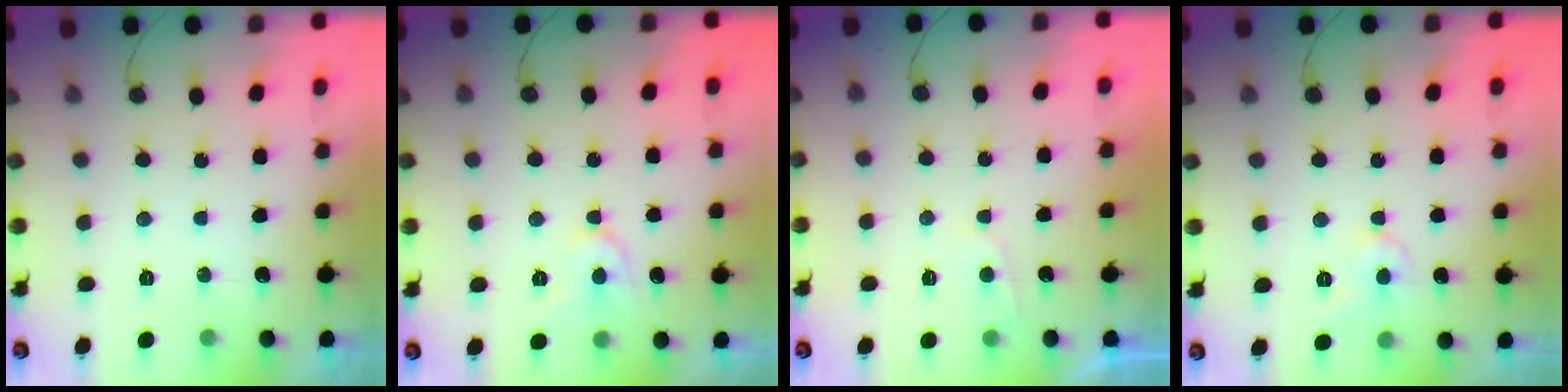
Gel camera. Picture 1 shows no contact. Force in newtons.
{"total": 6.5, "press": 6.4, "slide": 0.7}
{"total": 2.0, "press": 2.0, "slide": 0.2}
{"total": 4.3, "press": 4.2, "slide": 0.4}